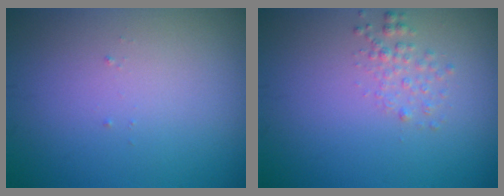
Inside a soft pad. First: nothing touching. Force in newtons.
{"total": 1.4, "press": 1.4, "slide": 0.1}